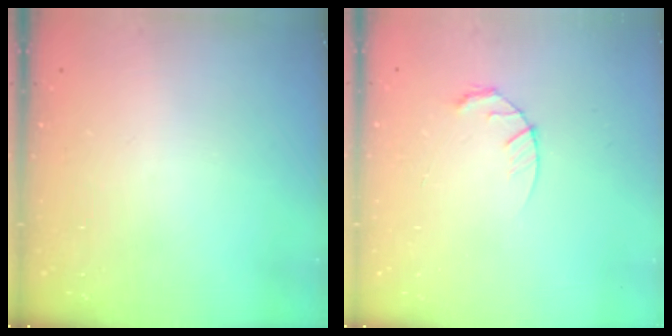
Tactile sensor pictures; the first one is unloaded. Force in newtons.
{"total": 4.3, "press": 4.3, "slide": 0.7}